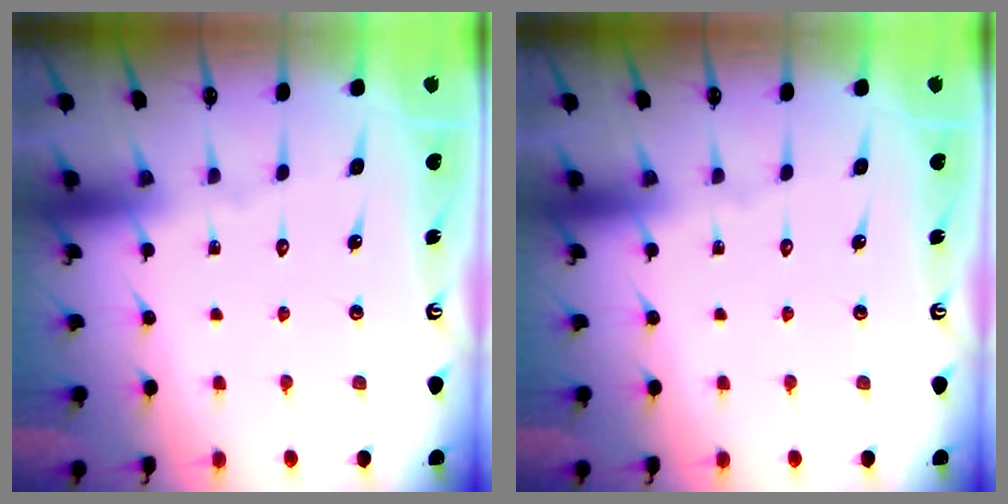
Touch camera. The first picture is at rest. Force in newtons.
{"total": 0.0}